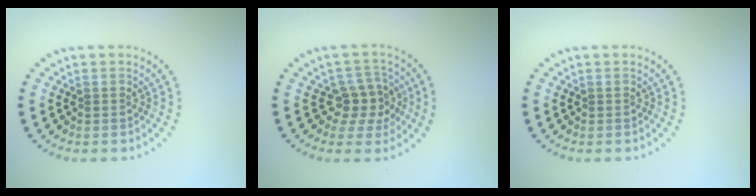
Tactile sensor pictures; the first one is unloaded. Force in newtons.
{"total": 3.2, "press": 2.8, "slide": 1.5}
{"total": 0.0}